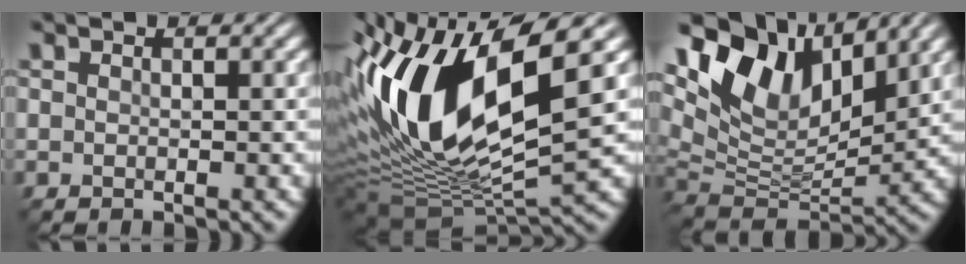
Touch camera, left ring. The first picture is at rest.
{"total": 15.6, "force": [2.7, 6.6, 13.9], "torque": [-0.272, 0.004, 0.048]}
{"total": 11.3, "force": [6.6, 5.4, 7.4], "torque": [-0.143, 0.006, 0.120]}